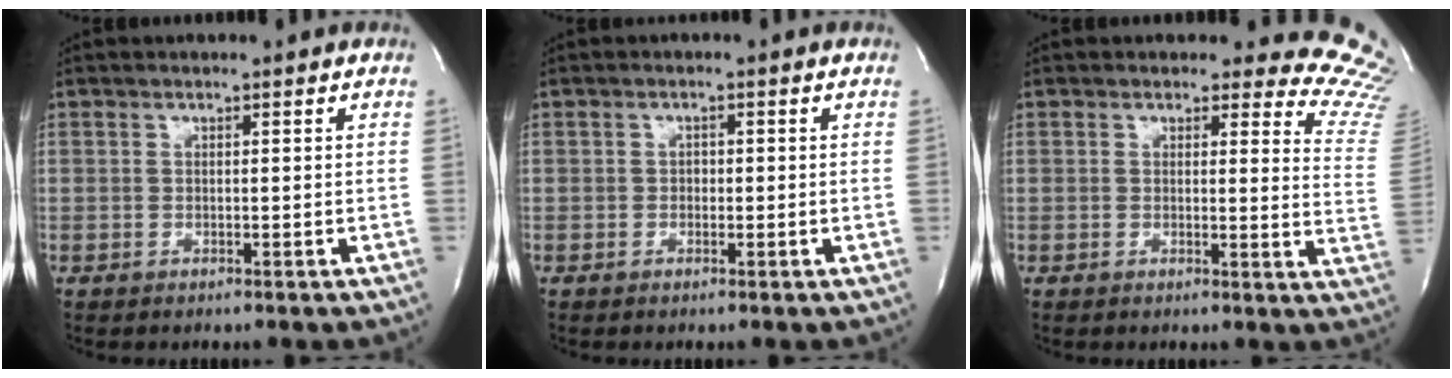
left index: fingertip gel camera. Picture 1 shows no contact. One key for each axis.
{"total": 1.1, "fx": -0.2, "fy": 0.9, "fz": 0.7, "tx": -0.007, "ty": 0.004, "tz": -0.004}
{"total": 12.5, "fx": 12.1, "fy": 3.2, "fz": 1.2, "tx": 0.037, "ty": -0.116, "tz": 0.073}